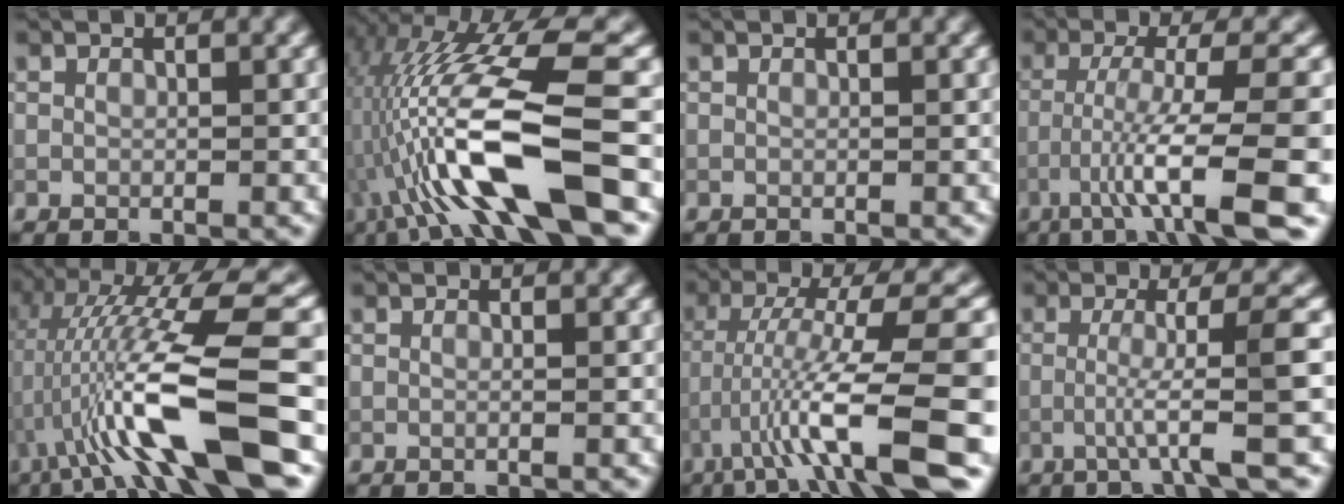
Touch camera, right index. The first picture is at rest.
{"total": 13.6, "force": [-4.1, 3.2, 12.6], "torque": [-0.249, 0.011, -0.064]}
{"total": 0.0}
{"total": 10.9, "force": [-5.0, 1.3, 9.6], "torque": [-0.146, 0.009, -0.074]}
{"total": 13.0, "force": [-2.8, 2.3, 12.5], "torque": [-0.227, 0.024, -0.045]}
{"total": 0.7, "force": [0.0, 0.3, 0.6], "torque": [-0.008, -0.005, -0.008]}
{"total": 12.1, "force": [-4.9, 1.8, 10.9], "torque": [-0.180, 0.015, -0.072]}
{"total": 5.9, "force": [-1.4, 0.3, 5.7], "torque": [-0.088, 0.006, -0.032]}